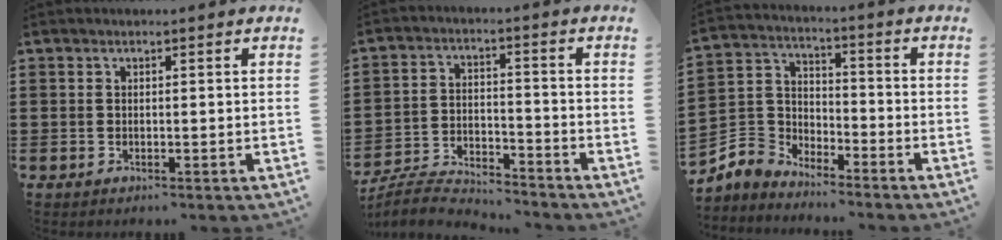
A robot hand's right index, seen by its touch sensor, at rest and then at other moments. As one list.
[{"total": 5.1, "force": [-5.1, 0.5, 0.8], "torque": [-0.030, 0.000, -0.104]}, {"total": 4.6, "force": [-3.7, 2.8, -0.1], "torque": [-0.040, -0.004, -0.085]}]